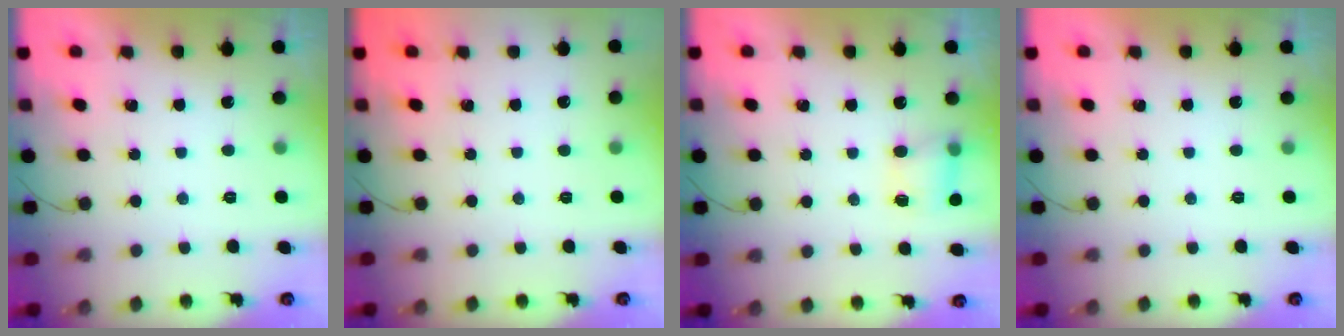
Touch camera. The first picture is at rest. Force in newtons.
{"total": 0.0}
{"total": 4.7, "press": 4.7, "slide": 0.6}
{"total": 0.0}